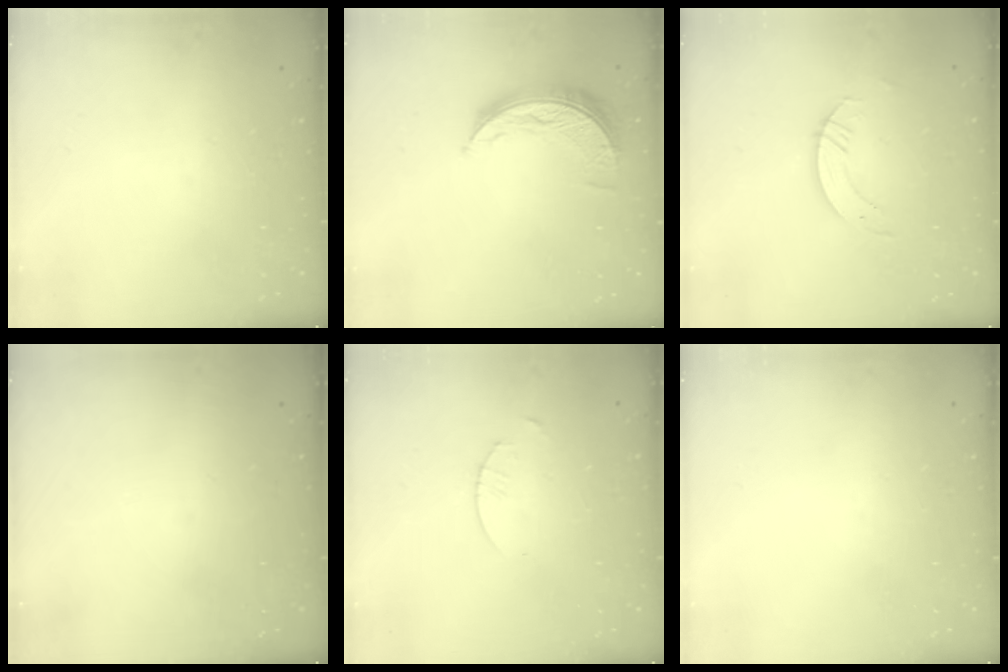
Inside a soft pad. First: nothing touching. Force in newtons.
{"total": 8.4, "press": 8.4, "slide": 0.2}
{"total": 3.4, "press": 3.4, "slide": 0.1}
{"total": 0.0}
{"total": 1.7, "press": 1.6, "slide": 0.2}
{"total": 0.0}